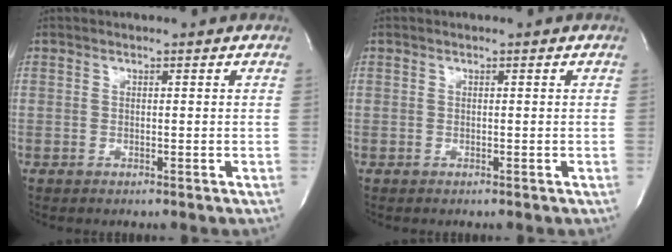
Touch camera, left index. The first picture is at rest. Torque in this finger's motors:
{"motor_torque": [0.00, 0.00, -0.03, -0.01]}